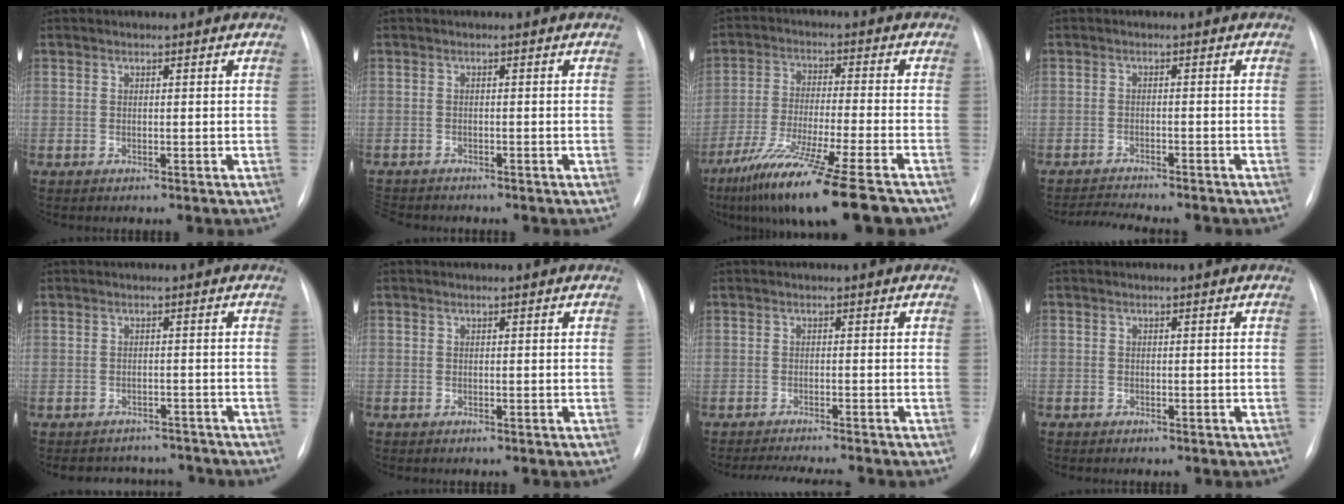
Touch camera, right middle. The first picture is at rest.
{"total": 4.4, "force": [-4.0, 1.7, 0.8], "torque": [-0.013, -0.009, -0.065]}
{"total": 17.8, "force": [-13.1, -0.3, 12.0], "torque": [-0.199, -0.057, -0.219]}
{"total": 7.4, "force": [-6.9, 0.7, 2.6], "torque": [-0.038, -0.006, -0.101]}
{"total": 7.9, "force": [-7.4, 2.8, 0.6], "torque": [-0.003, 0.016, -0.086]}
{"total": 0.9, "force": [-0.6, 0.7, 0.0], "torque": [-0.008, 0.005, -0.011]}
{"total": 7.9, "force": [-7.2, 0.4, 3.1], "torque": [-0.043, -0.009, -0.104]}
{"total": 2.1, "force": [-1.7, 1.1, 0.7], "torque": [-0.015, 0.002, -0.017]}